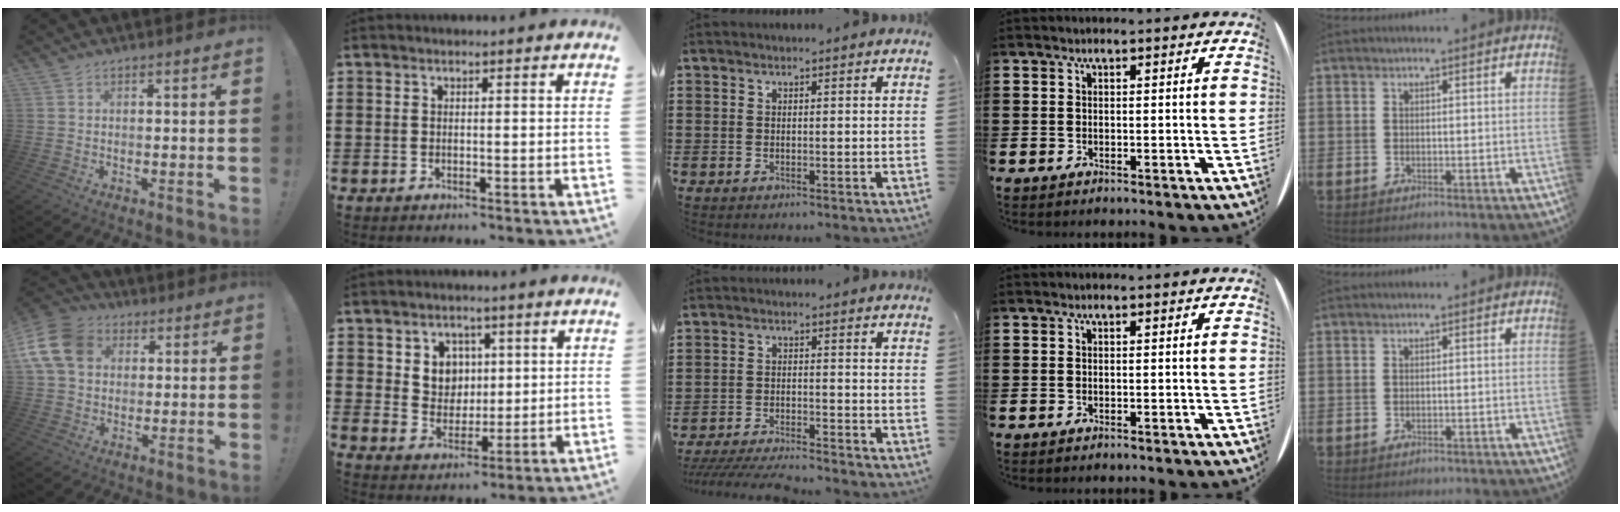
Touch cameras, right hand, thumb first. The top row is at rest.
{"thumb": {"total": 14.6, "force": [4.1, 11.5, 8.1], "torque": [-0.147, -0.007, 0.083]}, "index": {"total": 5.5, "force": [1.7, 4.9, 1.7], "torque": [-0.041, 0.009, 0.027]}, "middle": {"total": 4.5, "force": [-4.3, 0.1, 1.2], "torque": [-0.034, -0.010, -0.090]}, "little": {"total": 0.5, "force": [-0.5, 0.0, 0.0], "torque": [-0.002, -0.002, -0.011]}}